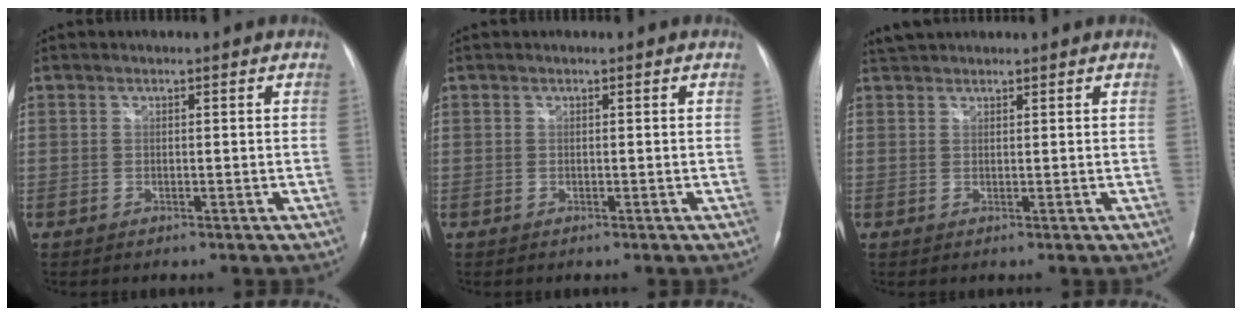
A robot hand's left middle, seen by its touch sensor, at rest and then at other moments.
{"total": 0.0}
{"total": 2.6, "force": [2.5, 0.7, 0.5], "torque": [-0.012, 0.024, 0.045]}